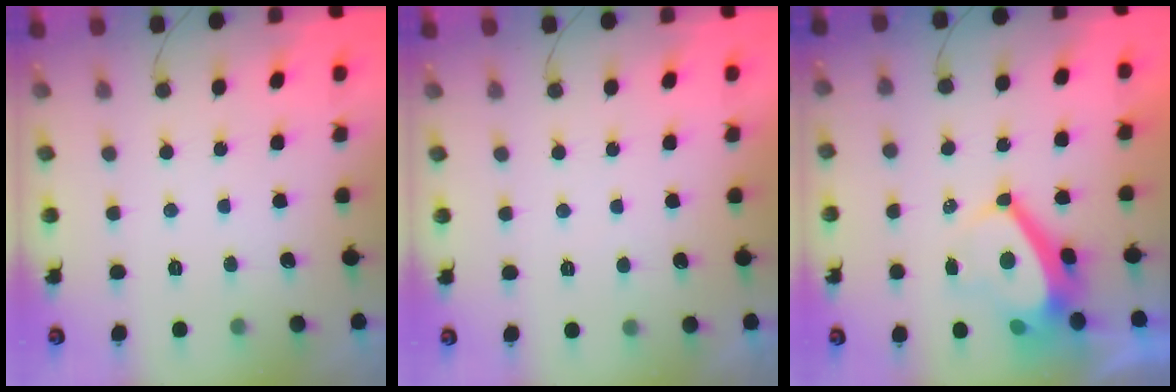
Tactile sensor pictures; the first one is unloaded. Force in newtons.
{"total": 0.8, "press": 0.7, "slide": 0.4}
{"total": 5.9, "press": 5.9, "slide": 0.7}